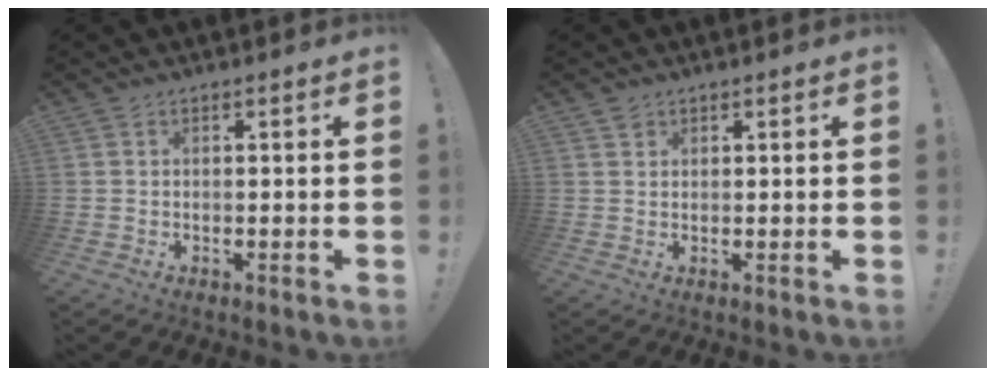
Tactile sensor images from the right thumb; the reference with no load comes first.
{"total": 1.3, "force": [1.0, 0.9, 0.1], "torque": [0.006, -0.004, 0.018]}